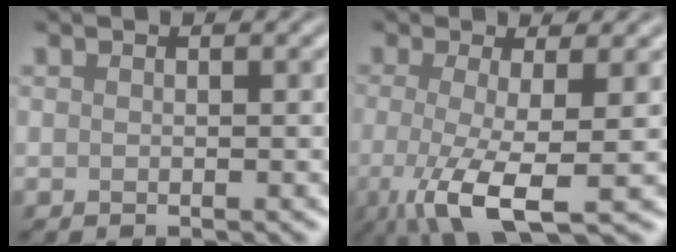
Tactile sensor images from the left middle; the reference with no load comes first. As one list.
[{"total": 6.3, "force": [-2.0, 1.3, 5.8], "torque": [-0.109, -0.011, -0.027]}]